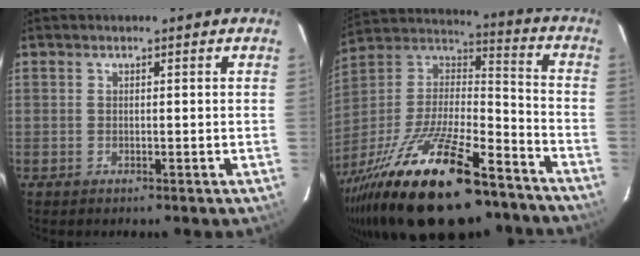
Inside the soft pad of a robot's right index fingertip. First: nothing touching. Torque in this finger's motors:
{"motor_torque": [1.50, -0.64, 1.05, 0.21]}